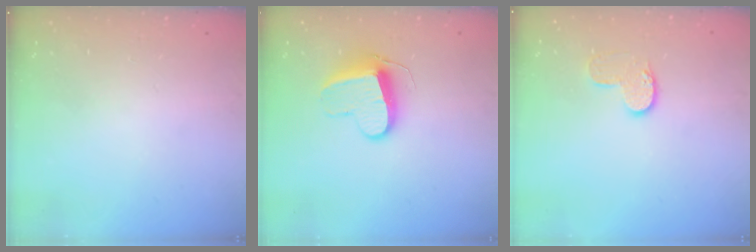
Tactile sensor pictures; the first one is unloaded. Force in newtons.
{"total": 10.6, "press": 10.6, "slide": 0.9}
{"total": 7.4, "press": 7.4, "slide": 0.2}